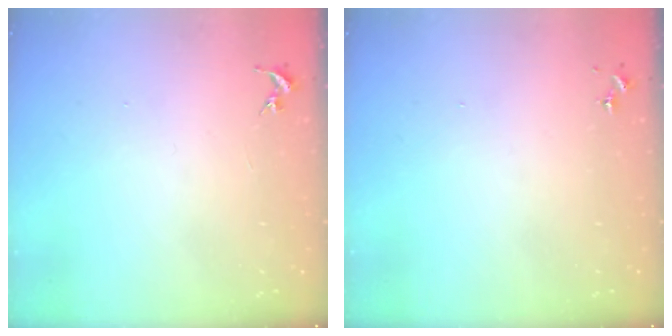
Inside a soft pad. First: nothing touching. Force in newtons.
{"total": 0.0}